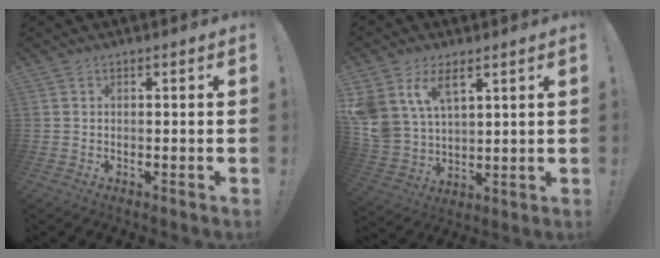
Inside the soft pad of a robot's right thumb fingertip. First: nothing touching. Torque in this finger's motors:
{"motor_torque": [0.30, 0.38, 1.05, 0.42, 0.12]}